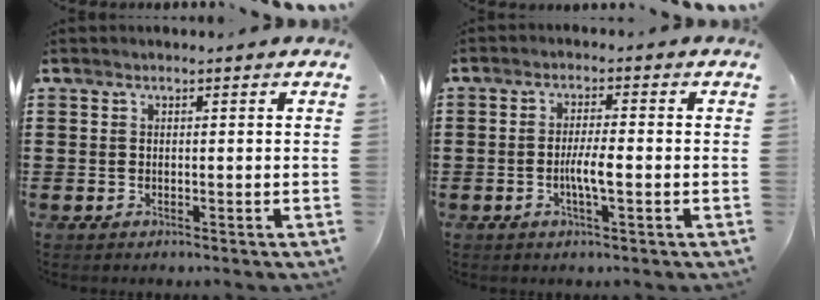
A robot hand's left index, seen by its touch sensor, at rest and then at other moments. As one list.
[{"total": 4.0, "force": [-1.0, 0.6, 3.8], "torque": [-0.074, -0.003, -0.021]}]